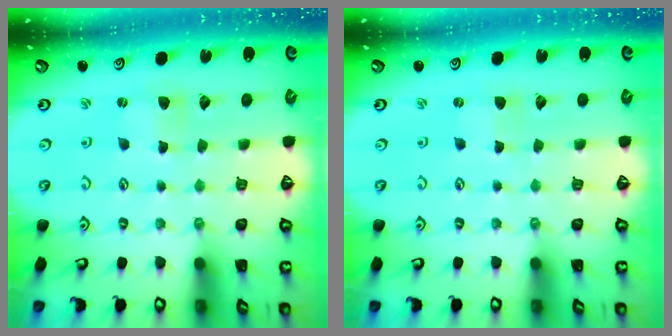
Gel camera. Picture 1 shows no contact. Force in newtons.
{"total": 0.0}